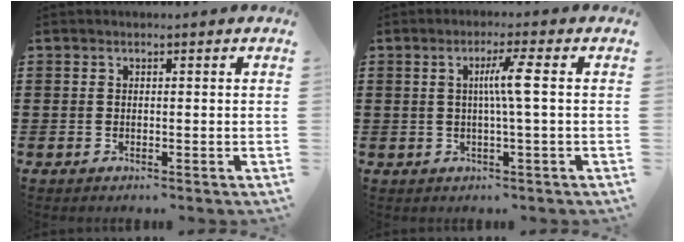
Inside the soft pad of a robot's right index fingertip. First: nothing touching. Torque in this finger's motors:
{"motor_torque": [0.66, -0.33, 0.45, 0.08]}